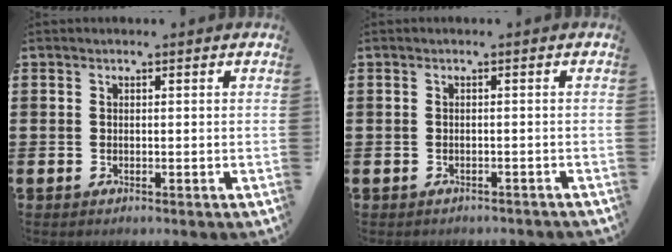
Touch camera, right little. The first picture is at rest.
{"total": 0.6, "force": [-0.6, 0.1, 0.0], "torque": [-0.002, -0.002, -0.012]}